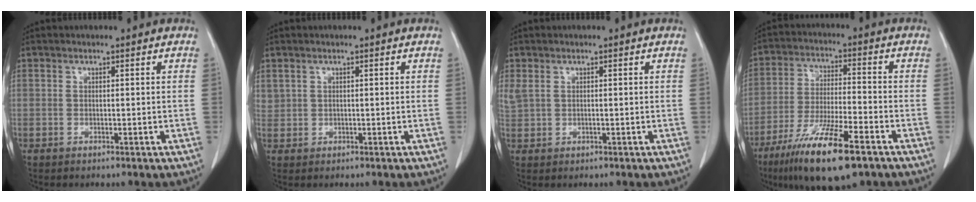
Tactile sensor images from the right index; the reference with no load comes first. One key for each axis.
{"total": 1.4, "fx": 0.8, "fy": 1.1, "fz": 0.3, "tx": -0.003, "ty": 0.014, "tz": 0.018}
{"total": 2.1, "fx": 0.6, "fy": 1.2, "fz": 1.6, "tx": -0.057, "ty": 0.016, "tz": 0.020}
{"total": 14.9, "fx": -9.2, "fy": 2.2, "fz": 11.5, "tx": -0.219, "ty": -0.035, "tz": -0.161}